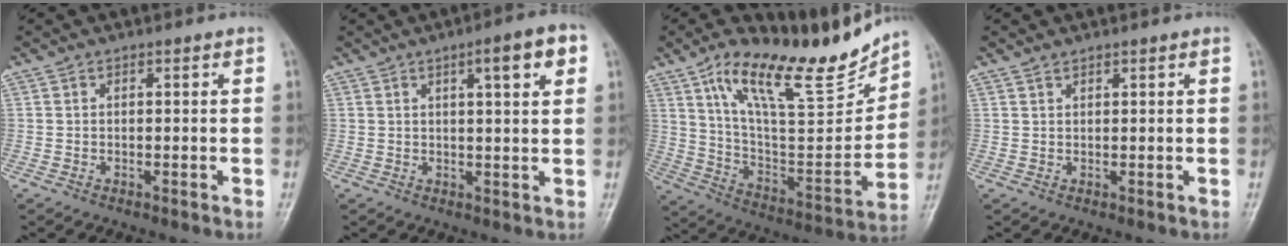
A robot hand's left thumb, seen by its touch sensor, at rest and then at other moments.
{"total": 7.3, "force": [3.1, 1.4, 6.4], "torque": [-0.082, -0.001, 0.040]}
{"total": 22.7, "force": [15.7, 7.2, 14.8], "torque": [-0.196, -0.068, 0.273]}
{"total": 1.0, "force": [0.9, 0.4, 0.1], "torque": [0.002, 0.002, 0.017]}